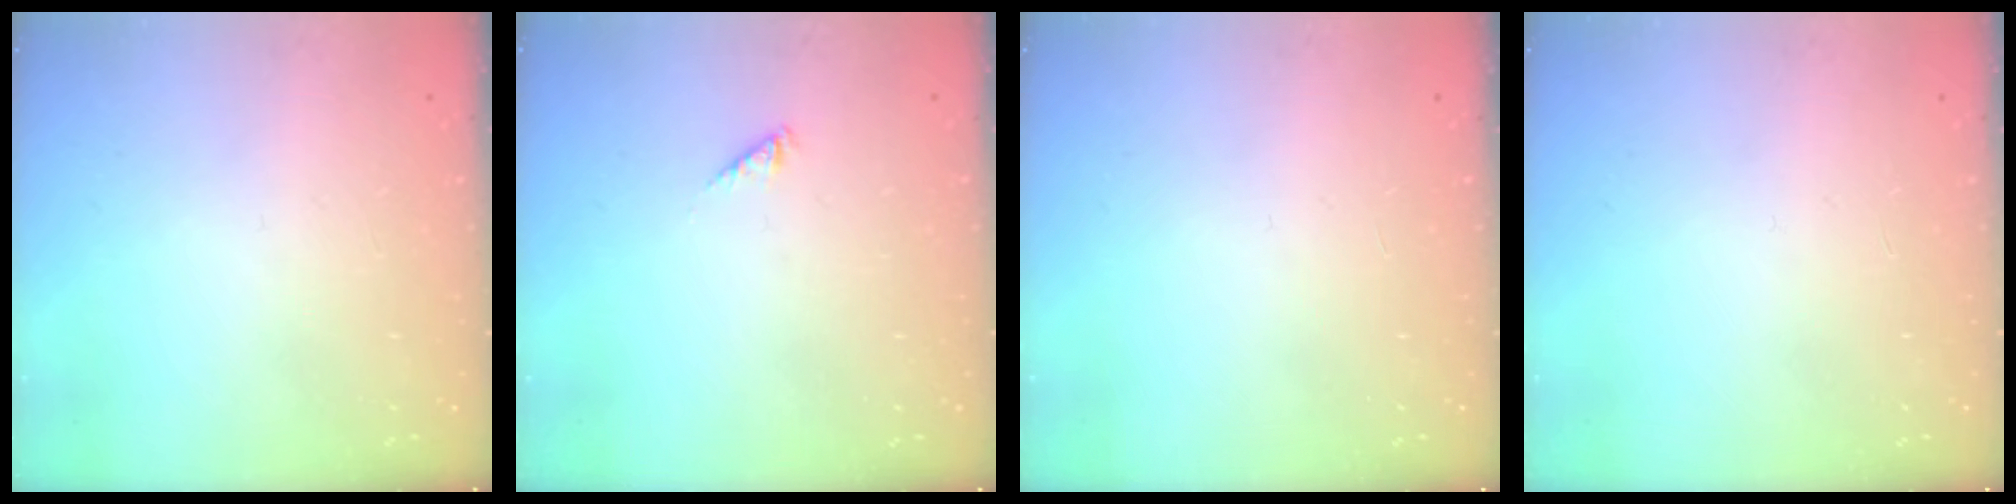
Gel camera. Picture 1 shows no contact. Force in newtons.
{"total": 0.9, "press": 0.8, "slide": 0.3}
{"total": 0.0}
{"total": 0.0}